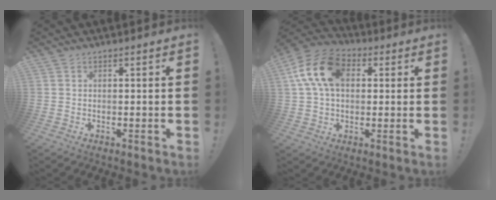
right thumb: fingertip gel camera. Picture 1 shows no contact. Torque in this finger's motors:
{"motor_torque": [2.06, 2.12, 0.24, -0.11, 0.14]}